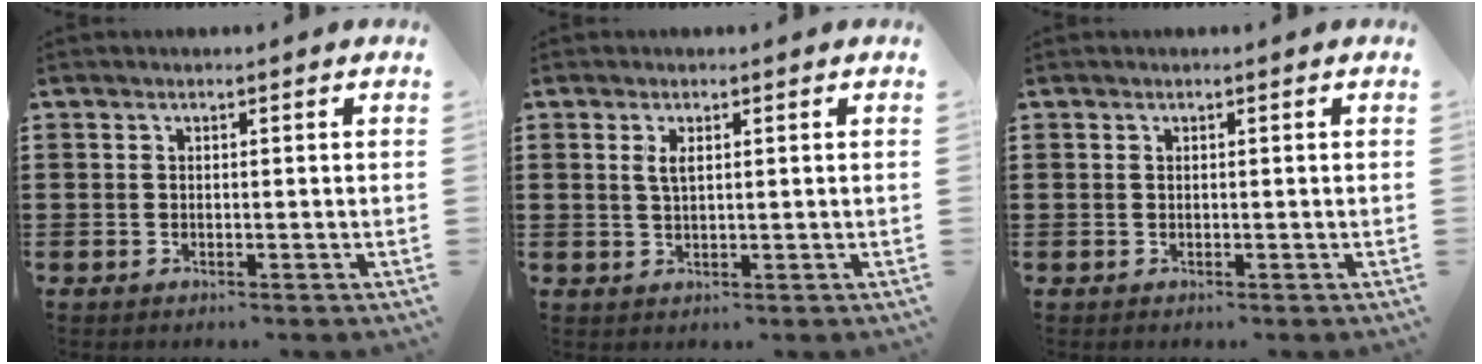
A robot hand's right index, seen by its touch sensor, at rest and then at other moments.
{"total": 2.0, "force": [0.7, 0.6, 1.7], "torque": [-0.036, 0.004, 0.011]}
{"total": 0.0}